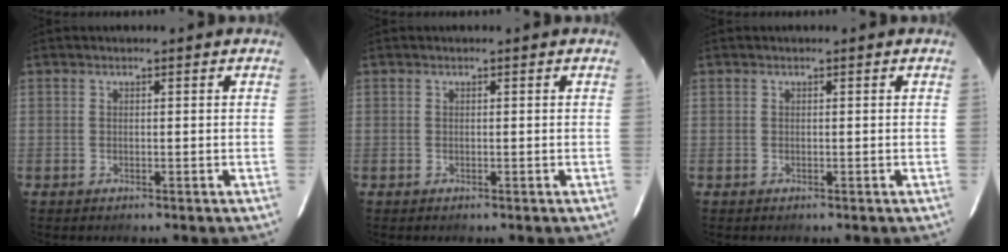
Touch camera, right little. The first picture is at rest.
{"total": 0.0}
{"total": 0.0}